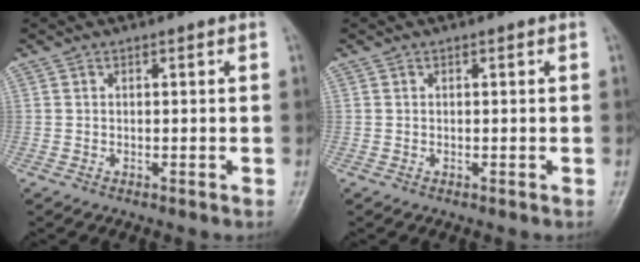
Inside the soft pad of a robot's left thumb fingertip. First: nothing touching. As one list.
[{"total": 0.0}]